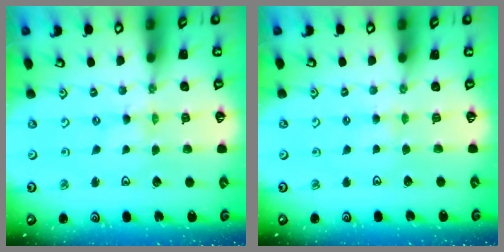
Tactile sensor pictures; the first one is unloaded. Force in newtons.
{"total": 2.6, "press": 2.6, "slide": 0.5}